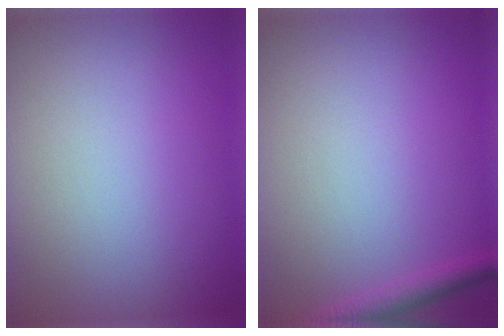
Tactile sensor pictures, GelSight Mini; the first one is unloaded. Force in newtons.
{"total": 1.9, "press": 1.9, "slide": 0.1}